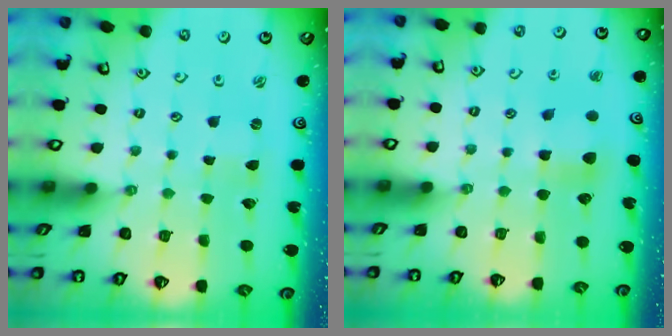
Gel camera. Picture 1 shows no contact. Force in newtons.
{"total": 6.6, "press": 6.5, "slide": 0.8}